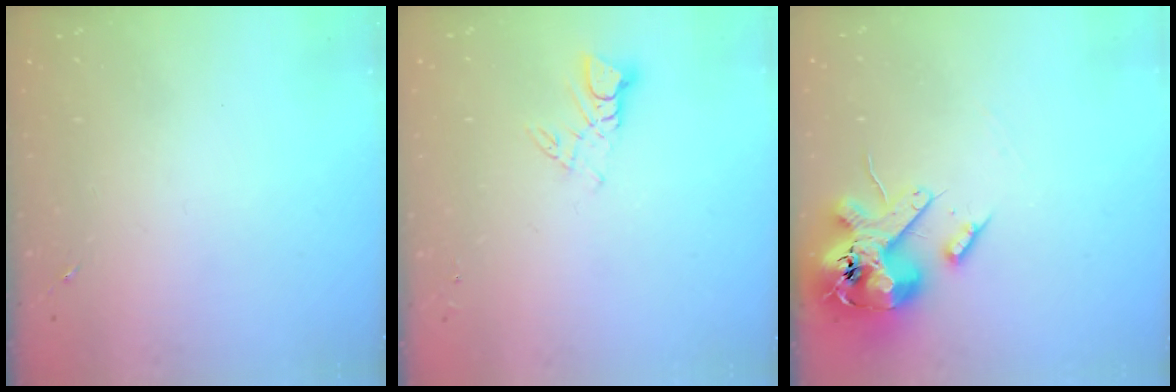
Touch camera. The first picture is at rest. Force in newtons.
{"total": 5.0, "press": 5.0, "slide": 0.3}
{"total": 16.8, "press": 16.5, "slide": 2.9}